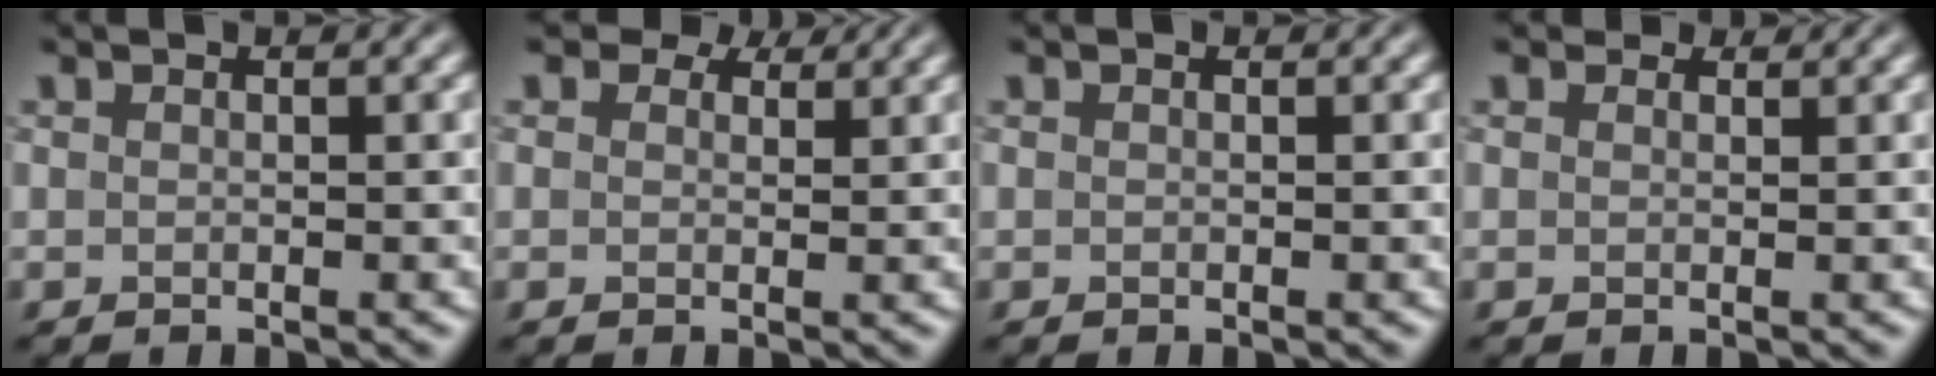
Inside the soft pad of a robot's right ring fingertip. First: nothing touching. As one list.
[{"total": 3.1, "force": [2.3, 1.6, 1.3], "torque": [-0.026, -0.001, 0.022]}, {"total": 0.0}, {"total": 1.1, "force": [0.9, 0.5, 0.2], "torque": [-0.006, -0.008, 0.004]}]